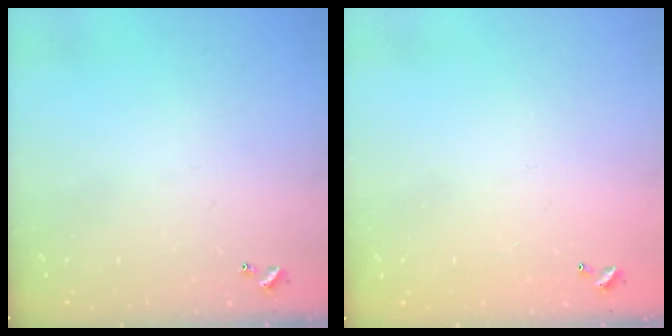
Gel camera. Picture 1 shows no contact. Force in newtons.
{"total": 3.0, "press": 3.0, "slide": 0.1}